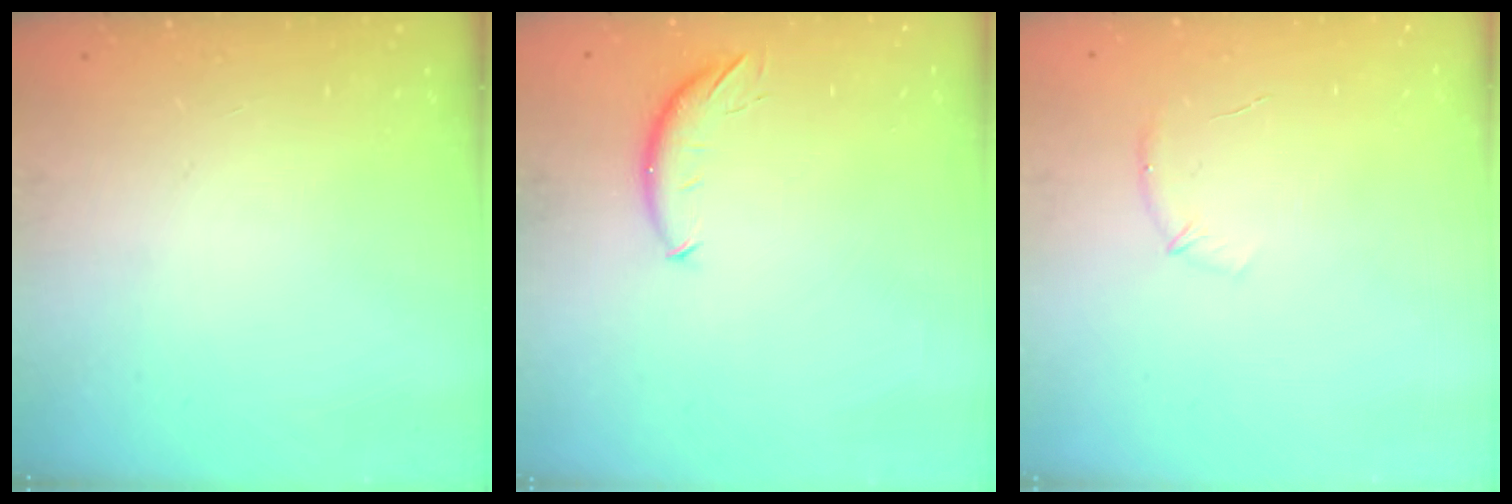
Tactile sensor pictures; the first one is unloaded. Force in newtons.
{"total": 7.5, "press": 7.5, "slide": 0.6}
{"total": 6.8, "press": 6.6, "slide": 1.8}